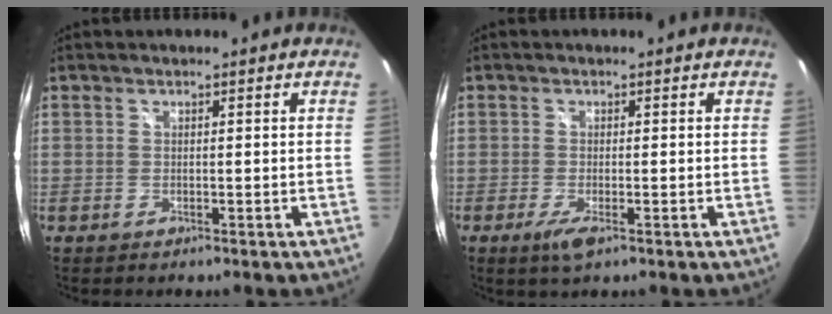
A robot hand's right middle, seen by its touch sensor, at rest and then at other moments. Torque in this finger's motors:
{"motor_torque": [0.63, -0.66, 0.16, 0.05]}